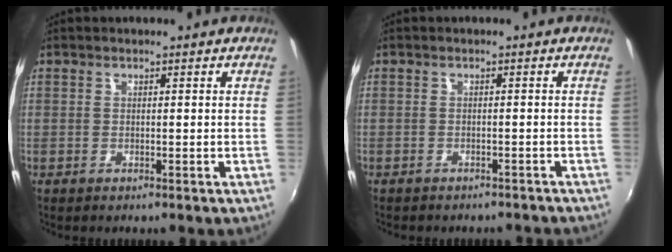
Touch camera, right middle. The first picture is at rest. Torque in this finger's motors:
{"motor_torque": [0.95, -1.19, 0.49, 0.06]}